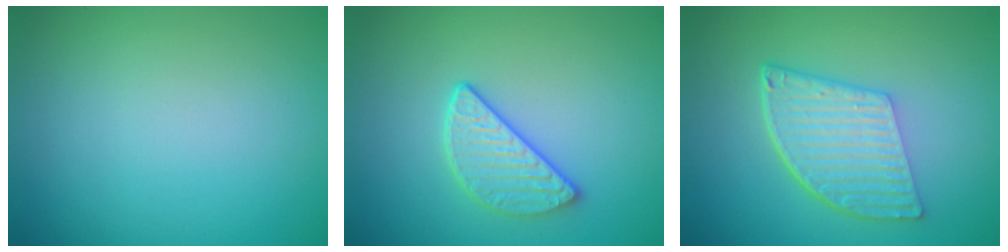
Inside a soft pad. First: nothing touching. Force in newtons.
{"total": 3.0, "press": 2.6, "slide": 1.5}
{"total": 6.1, "press": 4.1, "slide": 4.5}